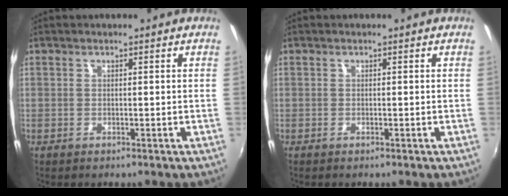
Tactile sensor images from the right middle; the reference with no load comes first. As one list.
[{"total": 0.0}]